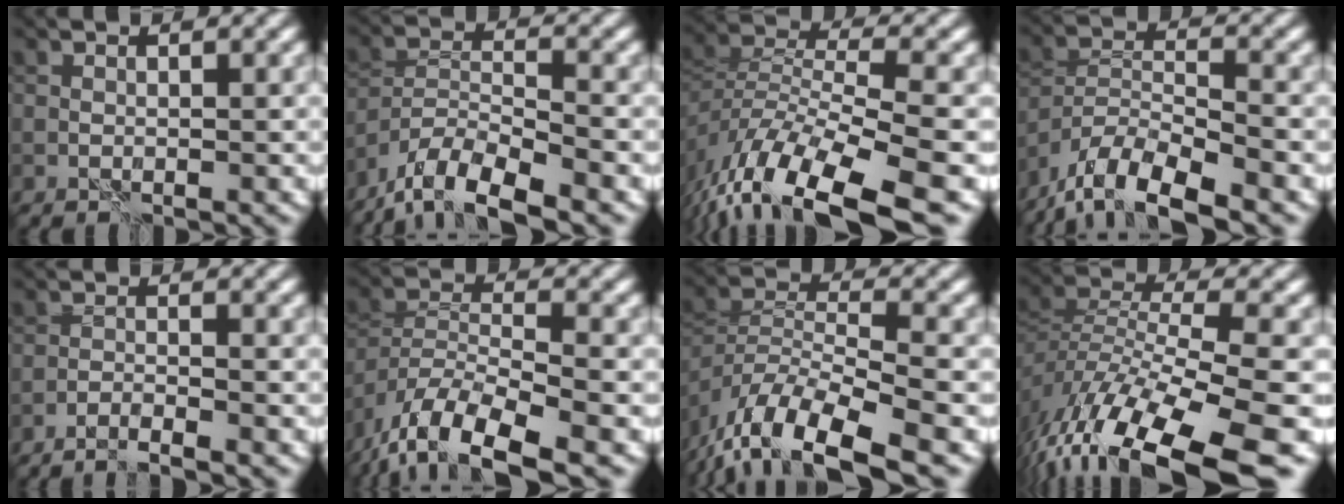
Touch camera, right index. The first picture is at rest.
{"total": 8.3, "force": [-6.7, 2.4, 4.4], "torque": [-0.075, -0.003, -0.127]}
{"total": 12.0, "force": [-7.7, 4.6, 7.9], "torque": [-0.147, -0.008, -0.142]}
{"total": 9.5, "force": [-7.5, 2.7, 5.1], "torque": [-0.088, -0.008, -0.141]}
{"total": 2.5, "force": [-2.0, 0.2, 1.5], "torque": [-0.030, 0.005, -0.043]}
{"total": 10.7, "force": [-7.7, 3.5, 6.5], "torque": [-0.110, -0.005, -0.147]}
{"total": 11.5, "force": [-8.2, 4.0, 7.0], "torque": [-0.128, -0.005, -0.151]}
{"total": 14.5, "force": [-10.0, 4.6, 9.4], "torque": [-0.201, -0.011, -0.162]}